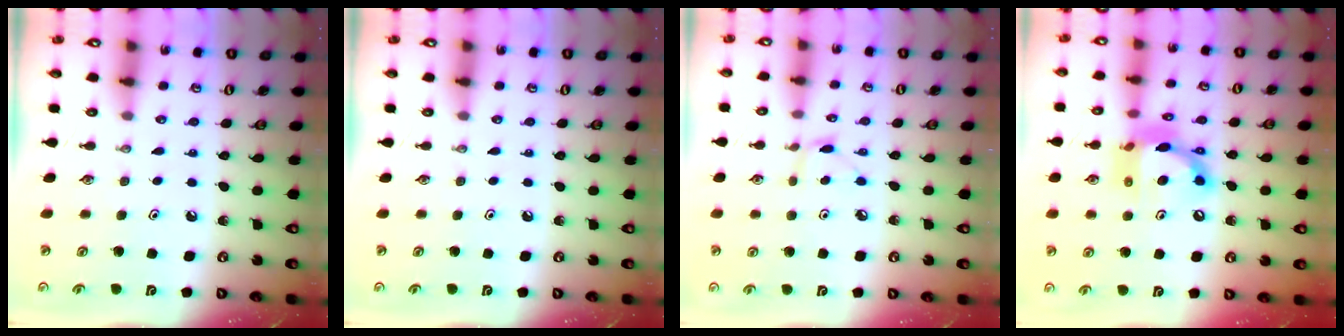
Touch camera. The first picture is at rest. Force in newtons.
{"total": 0.0}
{"total": 5.1, "press": 5.1, "slide": 0.6}
{"total": 13.4, "press": 13.4, "slide": 0.9}